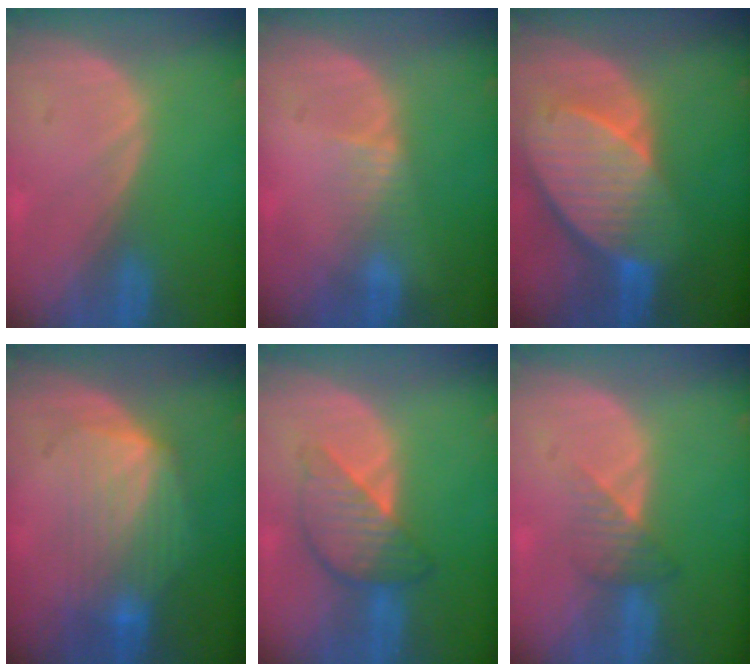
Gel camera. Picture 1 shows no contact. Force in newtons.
{"total": 2.3, "press": 2.1, "slide": 1.0}
{"total": 10.5, "press": 9.1, "slide": 5.1}
{"total": 7.3, "press": 7.2, "slide": 1.3}
{"total": 6.0, "press": 6.0, "slide": 0.4}
{"total": 3.3, "press": 3.0, "slide": 1.2}